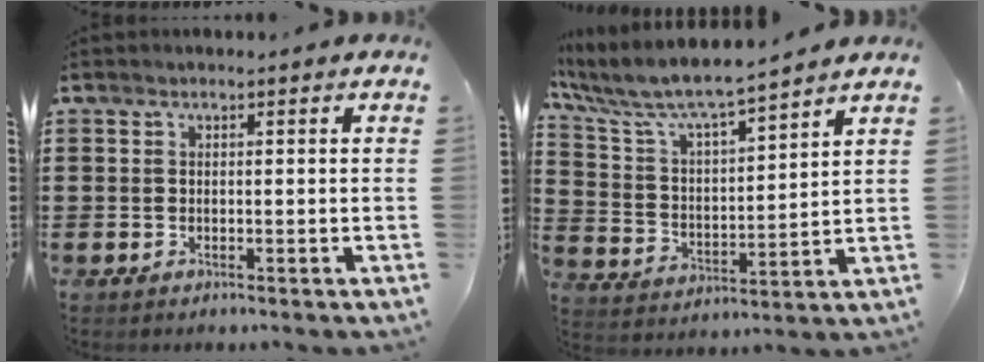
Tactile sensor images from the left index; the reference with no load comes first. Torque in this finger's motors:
{"motor_torque": [1.24, -0.90, 0.89, 0.21]}